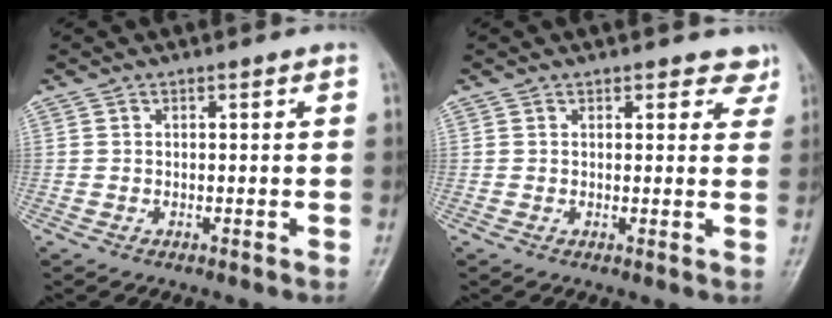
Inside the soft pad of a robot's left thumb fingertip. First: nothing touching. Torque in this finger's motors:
{"motor_torque": [-0.05, 0.04, -0.16, -0.10, 0.00]}